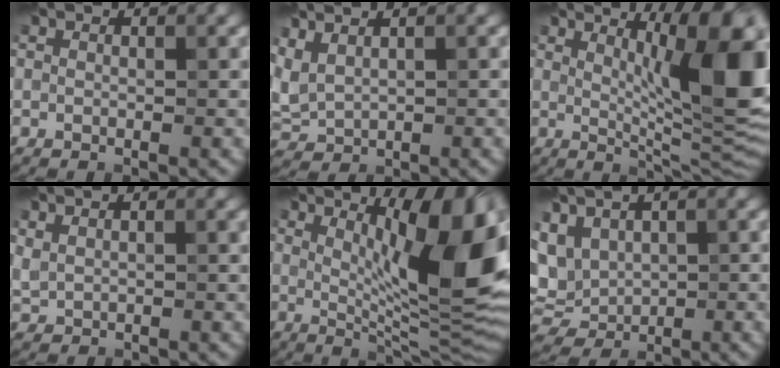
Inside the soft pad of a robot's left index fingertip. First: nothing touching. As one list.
[{"total": 2.2, "force": [1.4, 1.3, 1.2], "torque": [-0.045, 0.010, 0.044]}, {"total": 10.9, "force": [2.8, 2.8, 10.2], "torque": [-0.128, -0.004, 0.058]}, {"total": 1.6, "force": [1.0, 0.9, 0.9], "torque": [-0.033, 0.007, 0.037]}, {"total": 11.9, "force": [3.0, 3.4, 10.9], "torque": [-0.141, -0.002, 0.062]}, {"total": 6.2, "force": [1.7, 4.6, 3.8], "torque": [-0.106, 0.015, 0.045]}]